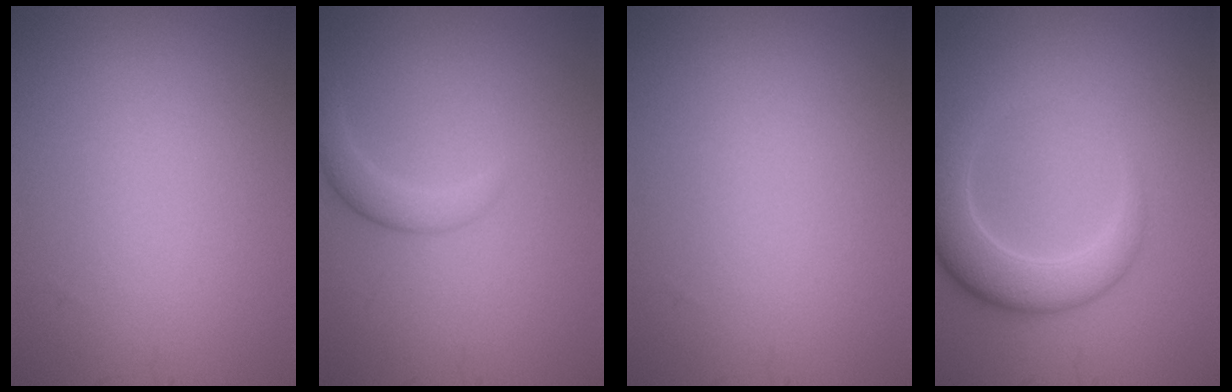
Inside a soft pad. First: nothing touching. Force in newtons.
{"total": 1.7, "press": 1.7, "slide": 0.1}
{"total": 0.0}
{"total": 4.7, "press": 4.7, "slide": 0.4}